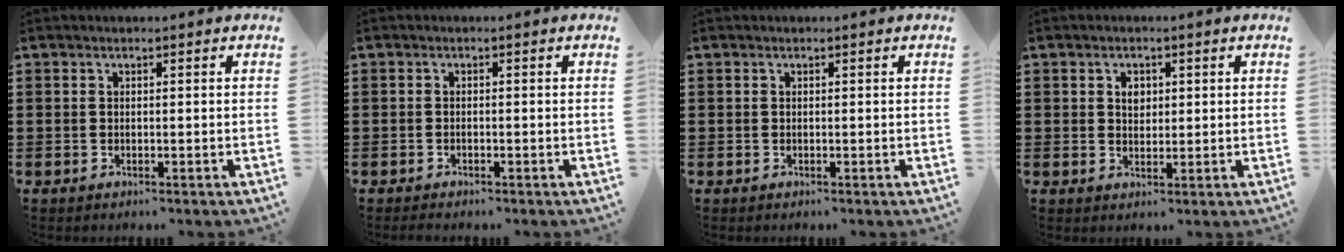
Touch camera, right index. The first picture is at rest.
{"total": 0.7, "force": [-0.6, 0.1, 0.2], "torque": [-0.005, -0.003, -0.012]}
{"total": 0.0}
{"total": 2.3, "force": [0.7, 1.6, 1.4], "torque": [-0.023, 0.004, 0.011]}